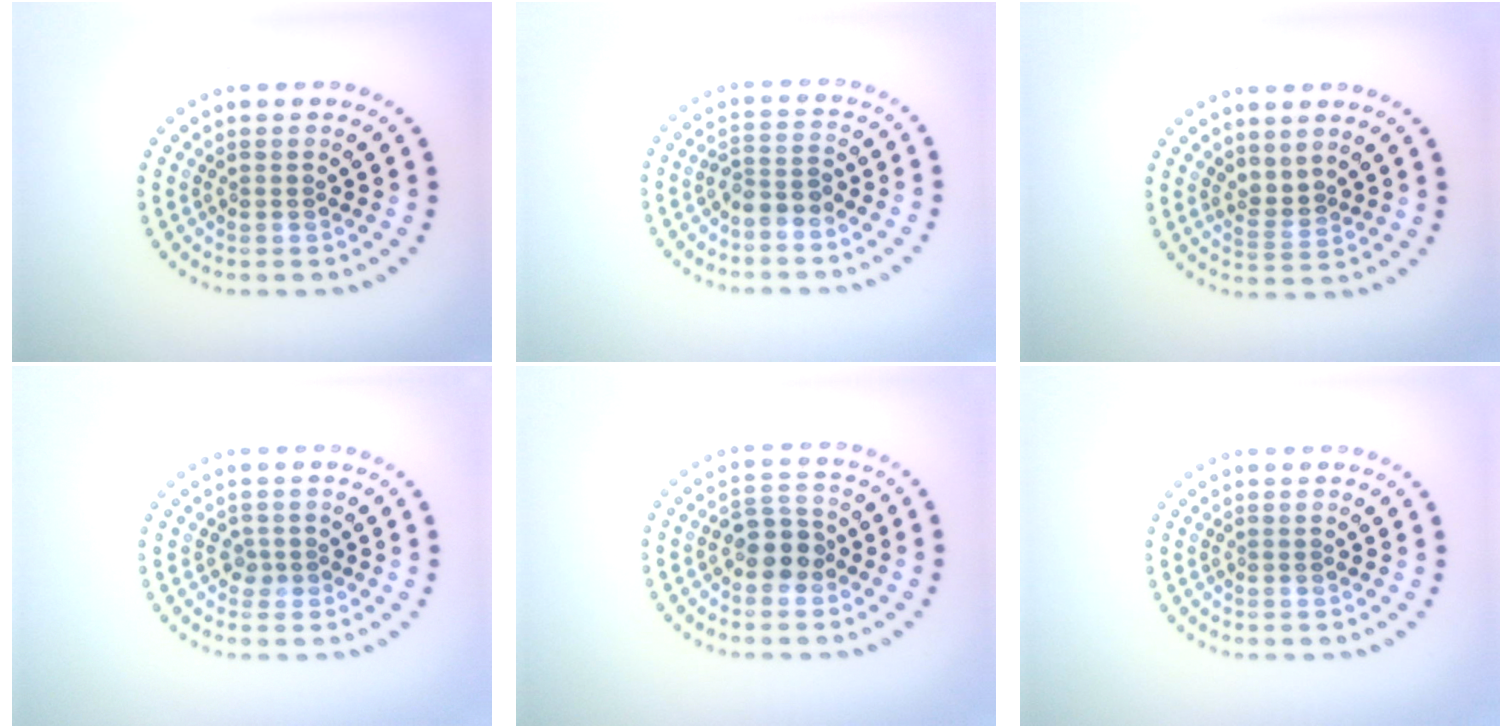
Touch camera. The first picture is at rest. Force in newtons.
{"total": 2.2, "press": 1.8, "slide": 1.3}
{"total": 1.7, "press": 1.1, "slide": 1.3}
{"total": 1.1, "press": 0.8, "slide": 0.8}
{"total": 3.4, "press": 3.3, "slide": 1.1}
{"total": 0.0}